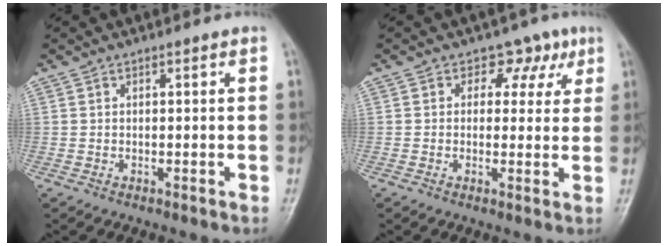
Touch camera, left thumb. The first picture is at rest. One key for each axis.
{"total": 4.9, "fx": 2.3, "fy": 4.0, "fz": 1.7, "tx": 0.018, "ty": -0.001, "tz": 0.022}